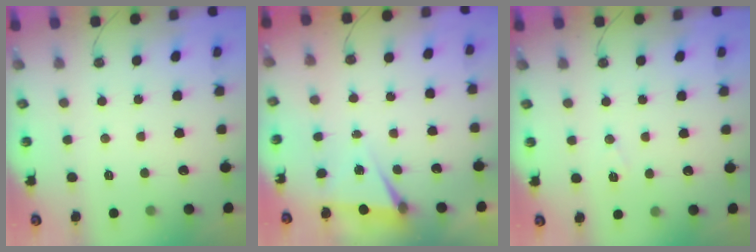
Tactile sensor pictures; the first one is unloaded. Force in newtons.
{"total": 5.2, "press": 2.7, "slide": 4.5}
{"total": 5.9, "press": 3.8, "slide": 4.5}